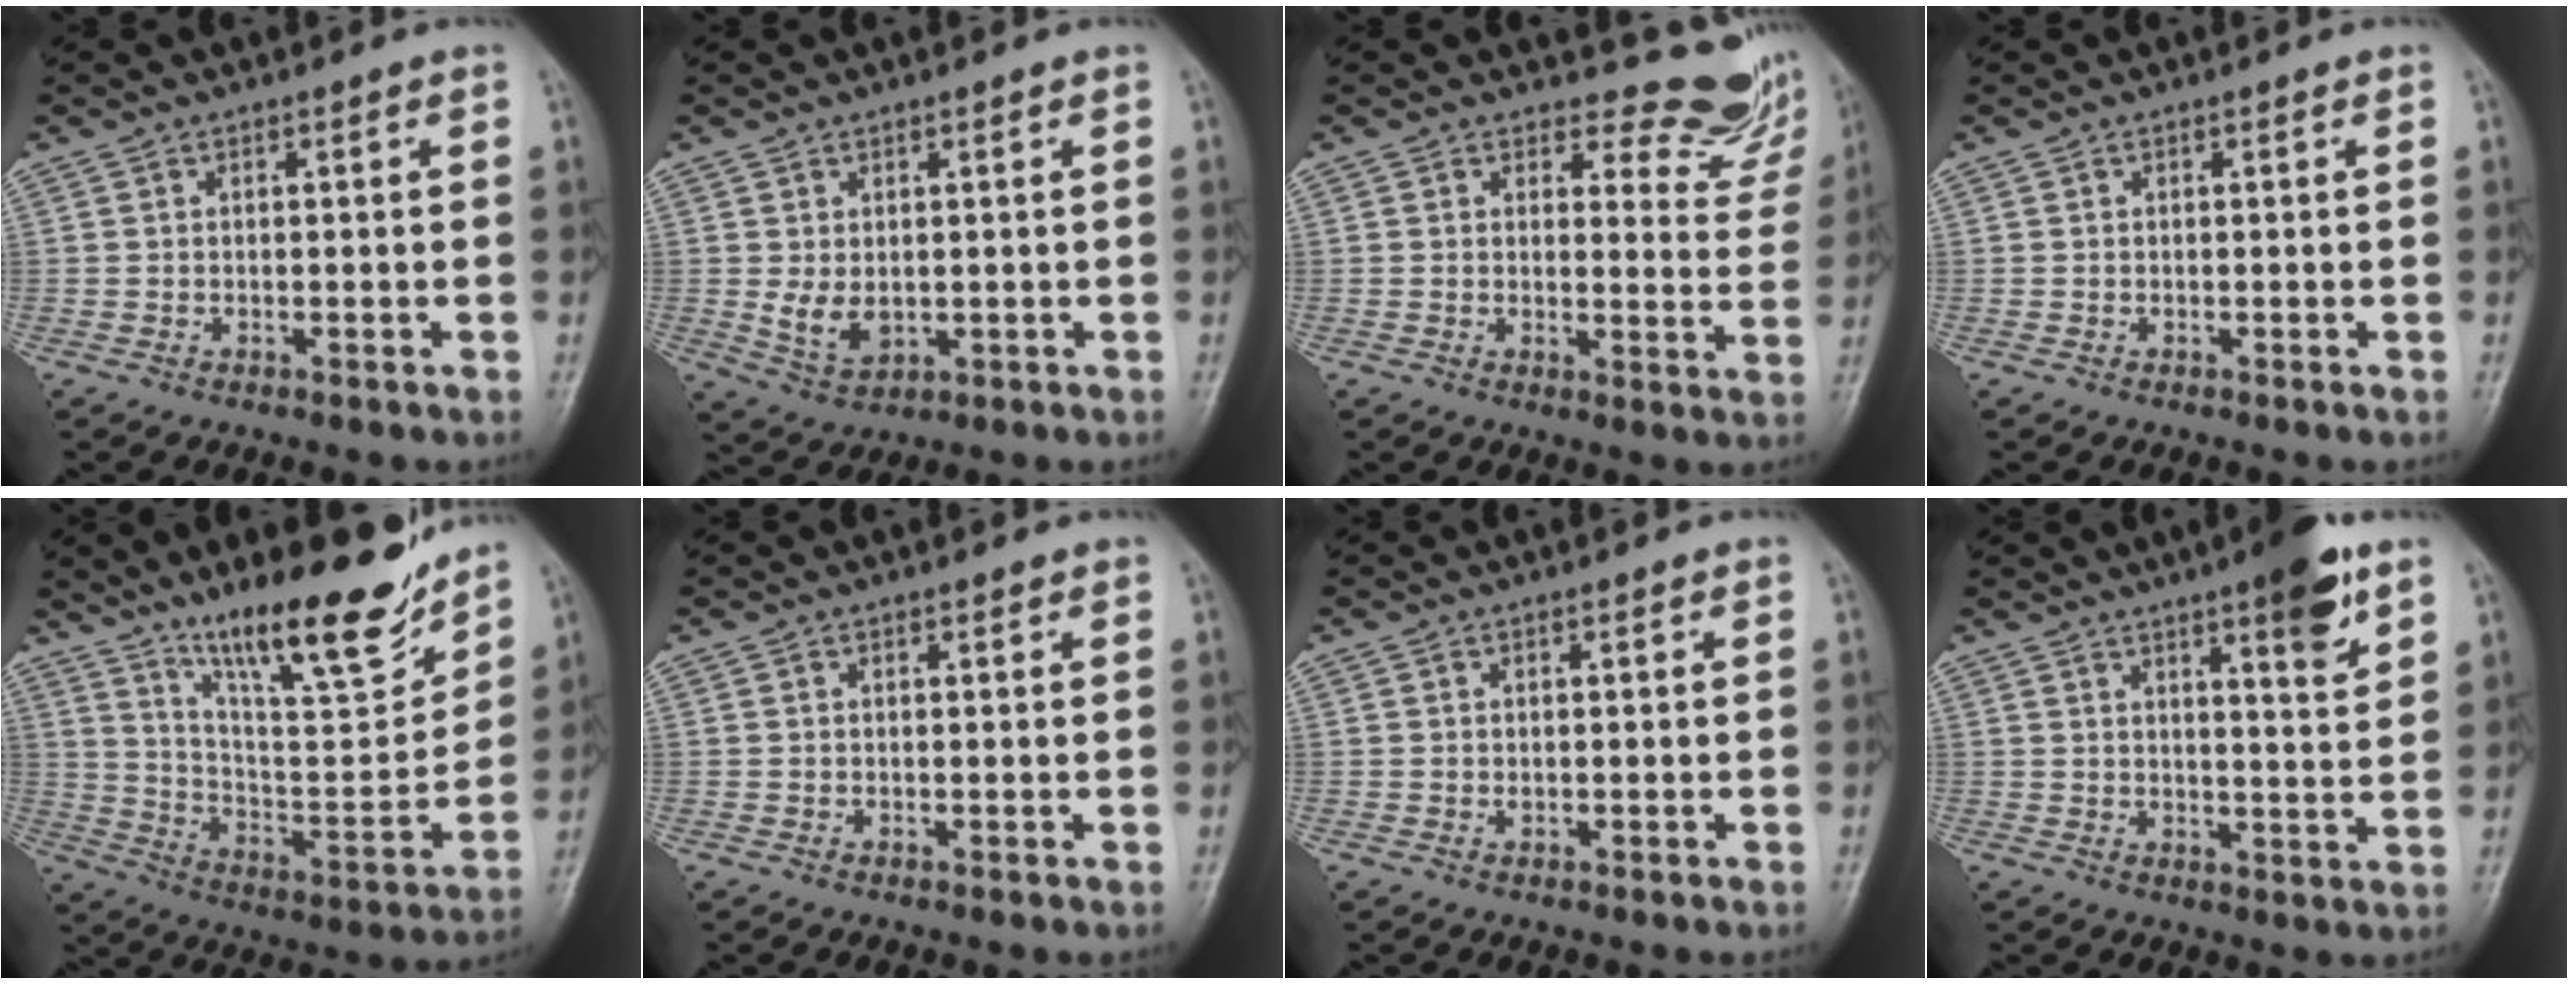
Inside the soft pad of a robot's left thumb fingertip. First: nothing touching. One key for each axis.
{"total": 5.2, "fx": 0.6, "fy": 3.4, "fz": 3.9, "tx": -0.061, "ty": -0.016, "tz": 0.024}
{"total": 9.3, "fx": 8.8, "fy": 3.1, "fz": 0.4, "tx": 0.033, "ty": -0.088, "tz": 0.083}
{"total": 0.0}
{"total": 20.8, "fx": 15.2, "fy": 4.7, "fz": 13.4, "tx": -0.177, "ty": -0.085, "tz": 0.259}
{"total": 0.8, "fx": 0.6, "fy": 0.3, "fz": 0.4, "tx": -0.008, "ty": -0.004, "tz": 0.008}
{"total": 1.0, "fx": 0.5, "fy": 0.5, "fz": 0.6, "tx": -0.008, "ty": -0.002, "tz": 0.008}
{"total": 9.8, "fx": 5.8, "fy": 1.9, "fz": 7.7, "tx": -0.096, "ty": -0.031, "tz": 0.078}